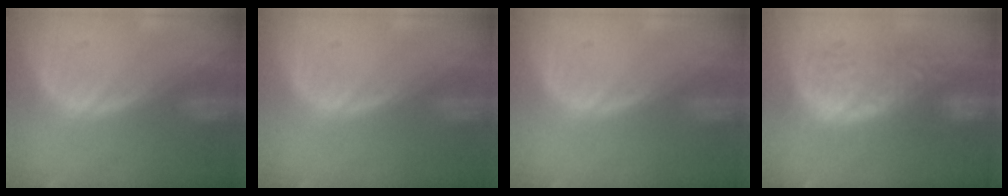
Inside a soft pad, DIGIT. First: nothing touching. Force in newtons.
{"total": 0.0}
{"total": 0.0}
{"total": 8.7, "press": 8.6, "slide": 0.9}